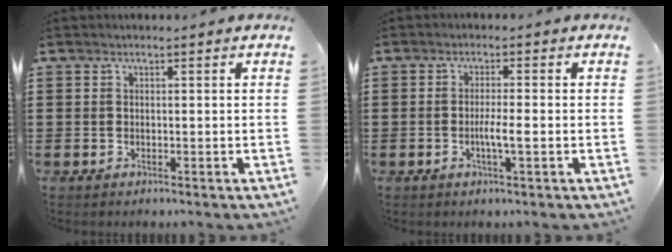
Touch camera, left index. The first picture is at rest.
{"total": 3.1, "force": [-0.7, 0.2, 3.0], "torque": [-0.059, -0.005, -0.015]}